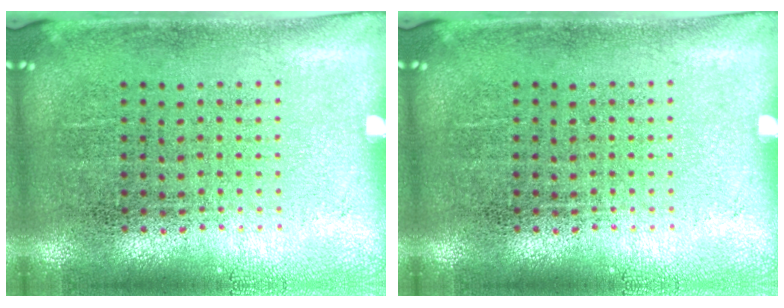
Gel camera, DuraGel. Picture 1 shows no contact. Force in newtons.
{"total": 0.0}